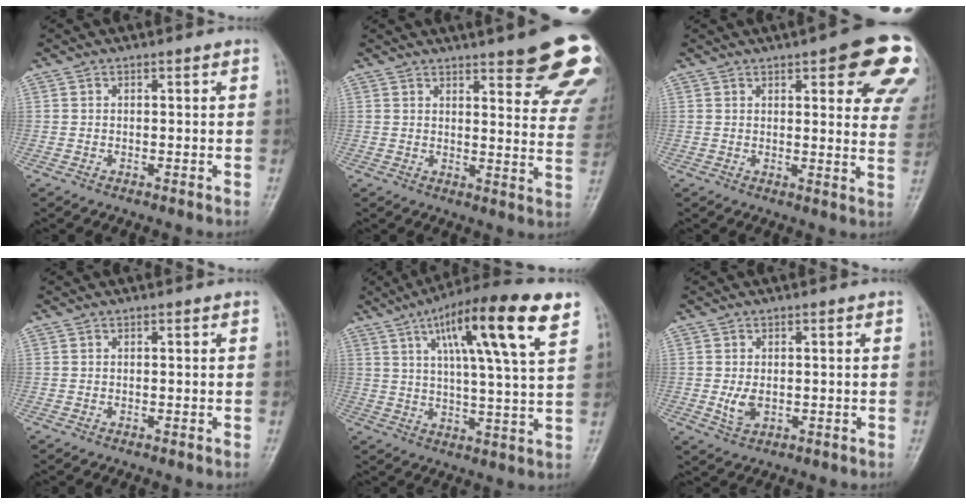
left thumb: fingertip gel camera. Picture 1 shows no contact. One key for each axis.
{"total": 20.9, "fx": 14.3, "fy": 5.1, "fz": 14.4, "tx": -0.141, "ty": -0.058, "tz": 0.160}
{"total": 17.7, "fx": 8.6, "fy": 5.3, "fz": 14.6, "tx": -0.148, "ty": -0.025, "tz": 0.093}
{"total": 0.0}
{"total": 18.3, "fx": 8.6, "fy": 2.8, "fz": 15.9, "tx": -0.245, "ty": -0.013, "tz": 0.131}
{"total": 3.2, "fx": -0.4, "fy": 2.1, "fz": 2.4, "tx": -0.041, "ty": -0.004, "tz": -0.001}